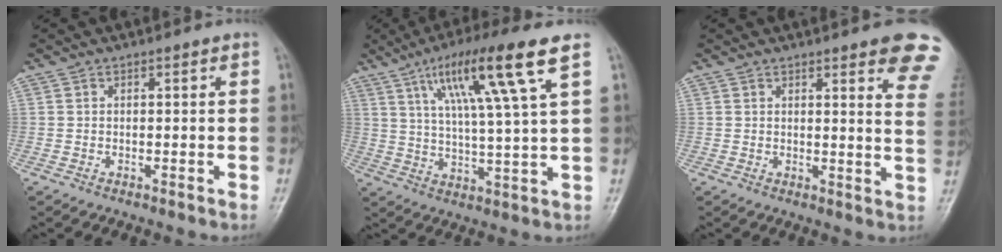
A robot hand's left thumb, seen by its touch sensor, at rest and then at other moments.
{"total": 15.3, "force": [7.4, 0.9, 13.4], "torque": [-0.236, -0.015, 0.127]}
{"total": 11.2, "force": [7.3, 2.4, 8.1], "torque": [-0.065, -0.033, 0.067]}